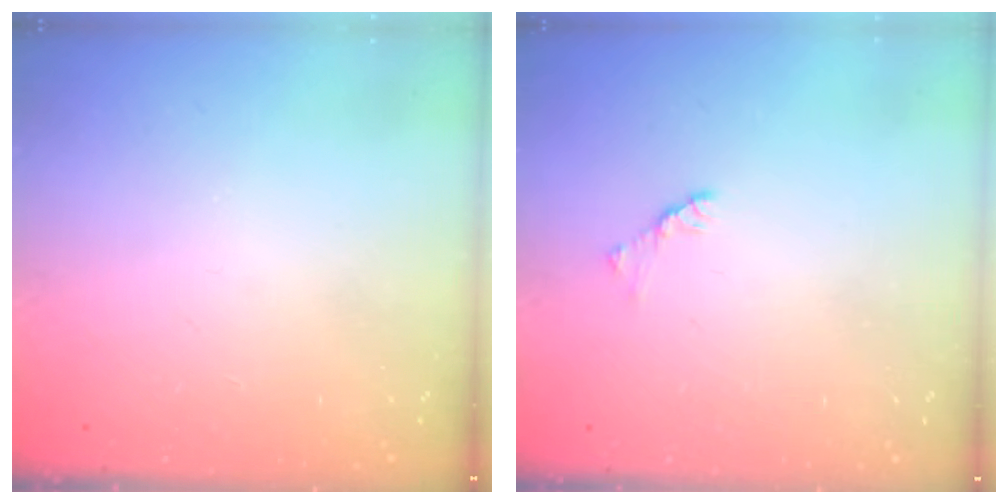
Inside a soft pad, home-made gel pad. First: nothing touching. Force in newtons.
{"total": 1.7, "press": 1.6, "slide": 0.4}